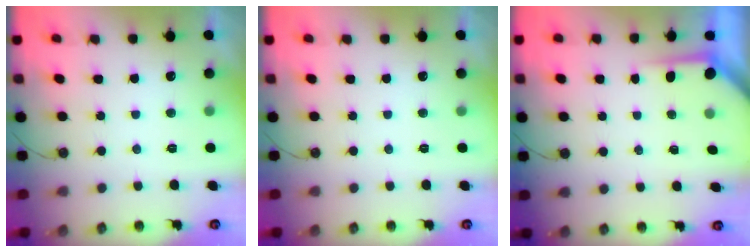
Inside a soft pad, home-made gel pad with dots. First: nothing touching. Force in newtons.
{"total": 0.0}
{"total": 3.1, "press": 3.1, "slide": 0.4}